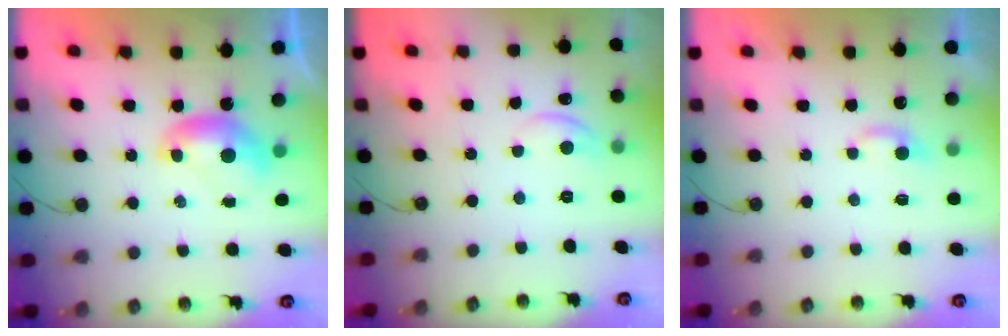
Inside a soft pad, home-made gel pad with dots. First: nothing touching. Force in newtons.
{"total": 3.0, "press": 2.9, "slide": 0.4}
{"total": 2.2, "press": 2.2, "slide": 0.5}